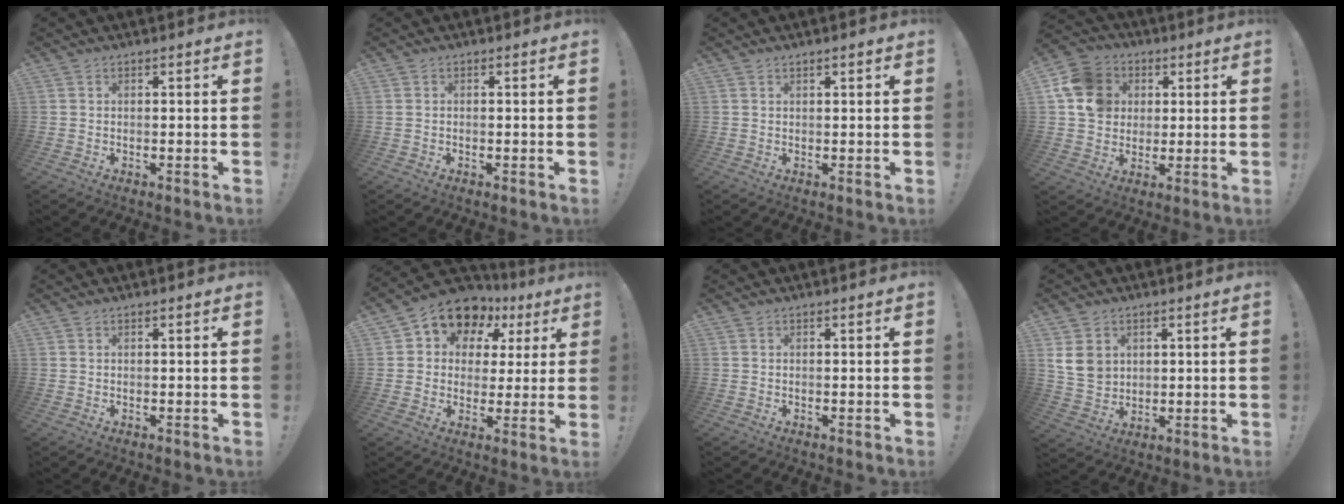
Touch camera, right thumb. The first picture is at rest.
{"total": 0.0}
{"total": 0.9, "force": [0.6, 0.1, 0.6], "torque": [-0.018, 0.004, 0.012]}
{"total": 14.1, "force": [3.4, 12.2, 6.1], "torque": [-0.094, -0.002, 0.073]}
{"total": 0.0}
{"total": 10.9, "force": [6.3, 7.6, 4.5], "torque": [-0.079, -0.044, 0.115]}
{"total": 0.0}
{"total": 8.1, "force": [2.9, 6.5, 3.8], "torque": [-0.067, -0.004, 0.062]}